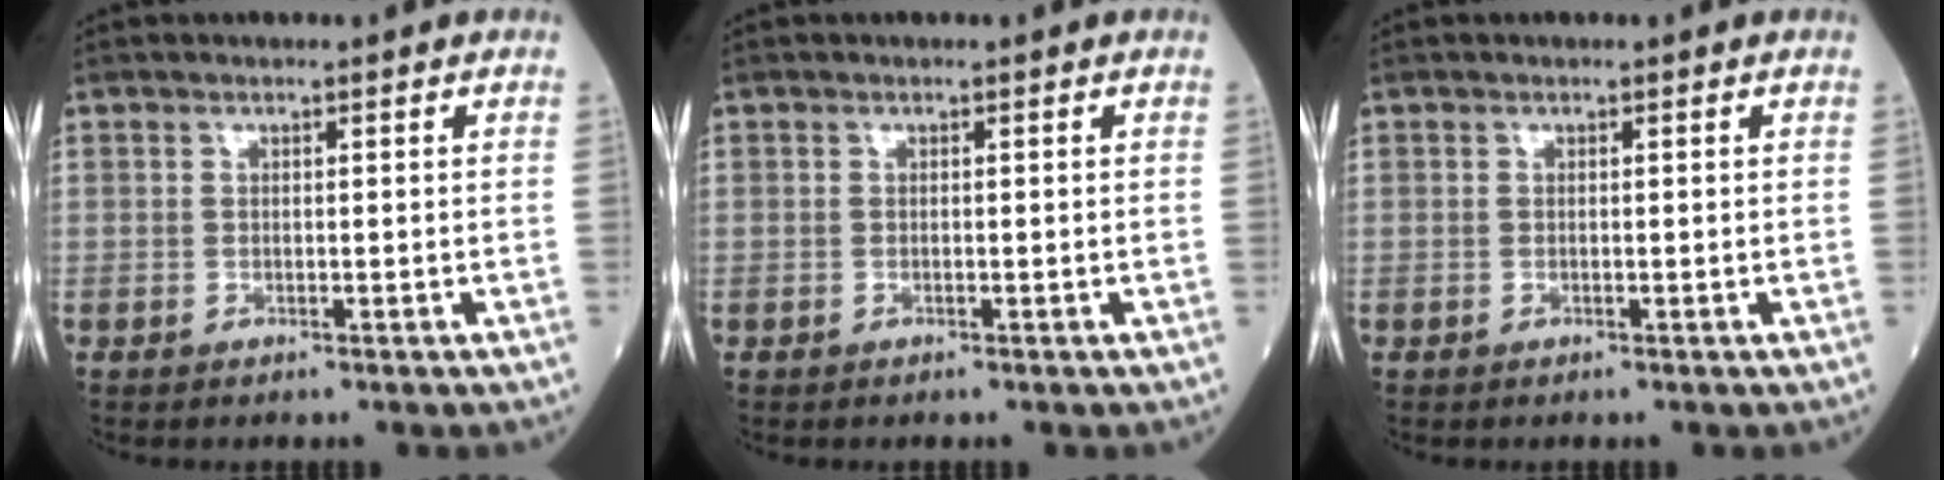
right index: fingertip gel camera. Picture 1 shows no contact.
{"total": 0.0}
{"total": 0.0}